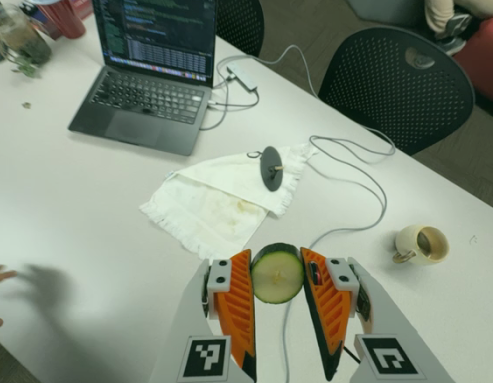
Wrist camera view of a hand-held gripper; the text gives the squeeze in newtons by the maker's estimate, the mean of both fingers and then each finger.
{"total": 10.3, "left": 10.7, "right": 9.8}